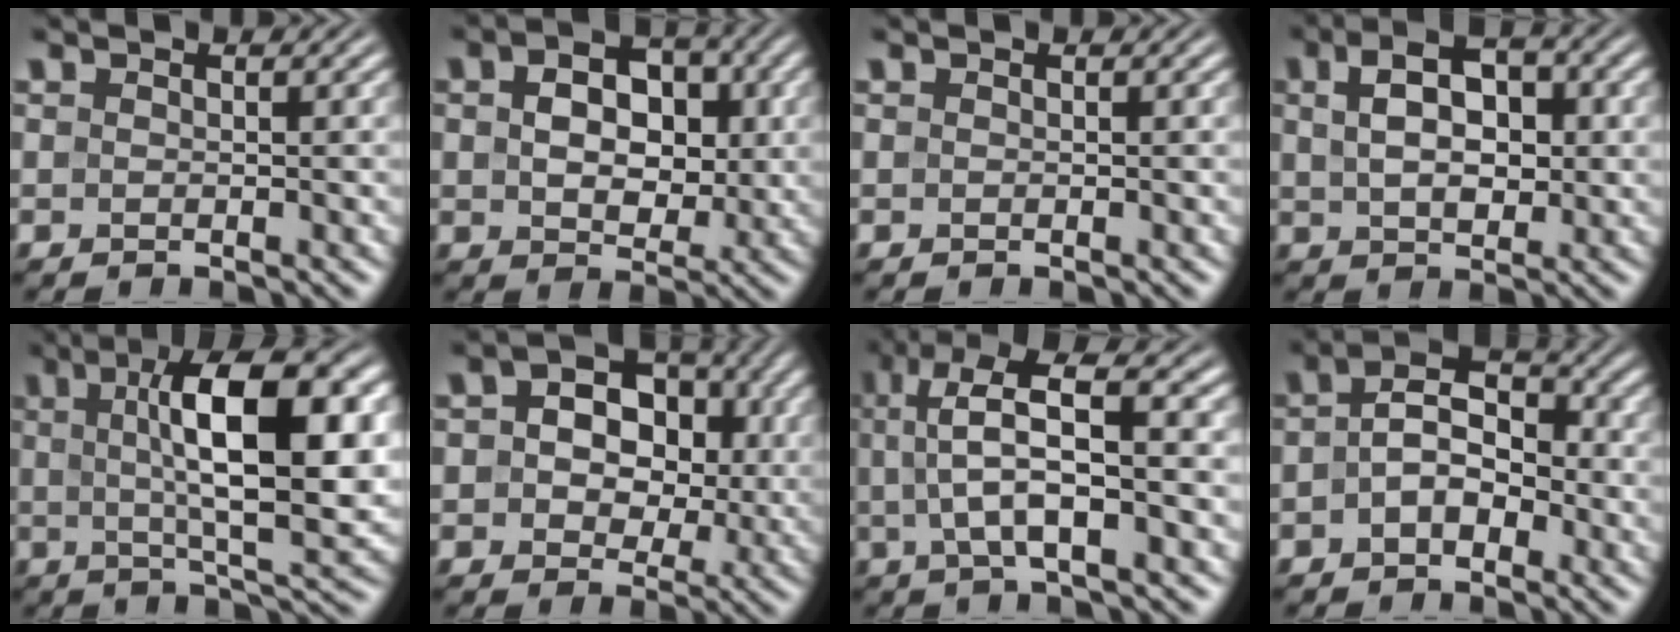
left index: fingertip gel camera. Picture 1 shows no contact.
{"total": 5.9, "force": [0.7, 4.1, 4.2], "torque": [-0.068, 0.000, 0.006]}
{"total": 0.0}
{"total": 6.2, "force": [1.5, 3.8, 4.7], "torque": [-0.086, 0.013, 0.020]}
{"total": 11.9, "force": [1.8, 3.6, 11.1], "torque": [-0.164, 0.006, 0.027]}
{"total": 8.8, "force": [1.2, 6.5, 5.8], "torque": [-0.066, 0.011, 0.009]}
{"total": 7.8, "force": [0.9, 2.4, 7.4], "torque": [-0.131, 0.019, 0.009]}
{"total": 4.7, "force": [-0.7, 3.2, 3.4], "torque": [-0.048, 0.009, -0.018]}